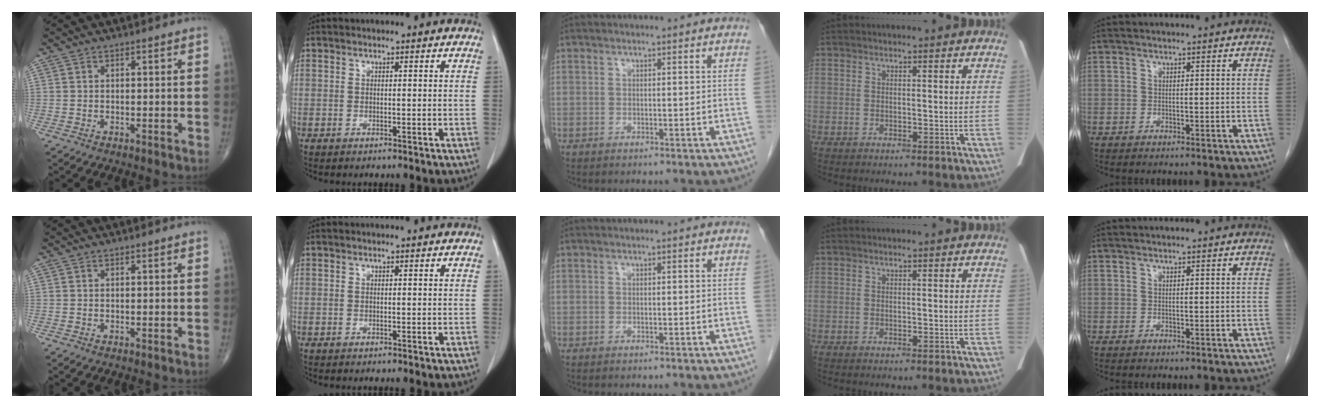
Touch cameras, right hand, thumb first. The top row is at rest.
{}